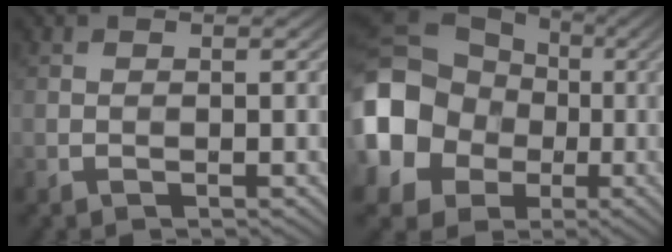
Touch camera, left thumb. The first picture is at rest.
{"total": 17.6, "force": [-2.4, 14.9, 9.0], "torque": [-0.238, -0.017, -0.075]}